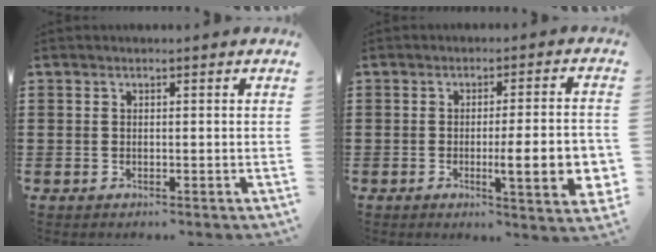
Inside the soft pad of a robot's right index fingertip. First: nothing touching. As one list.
[{"total": 9.1, "force": [-1.9, 1.3, 8.8], "torque": [-0.123, -0.012, -0.031]}]